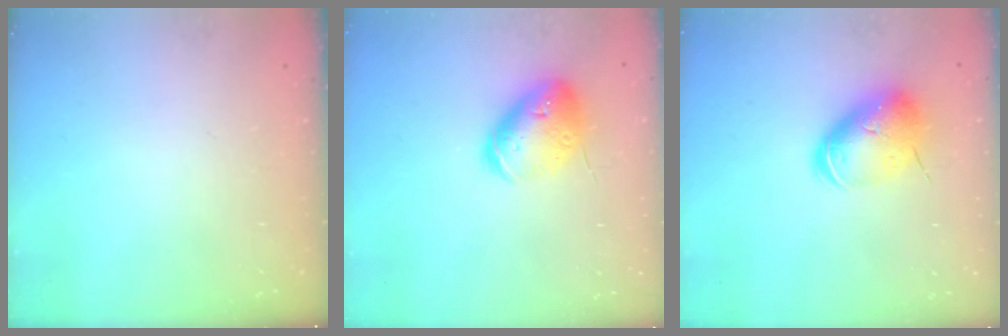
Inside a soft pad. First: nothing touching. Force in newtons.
{"total": 16.5, "press": 16.3, "slide": 2.7}
{"total": 11.8, "press": 11.6, "slide": 2.0}